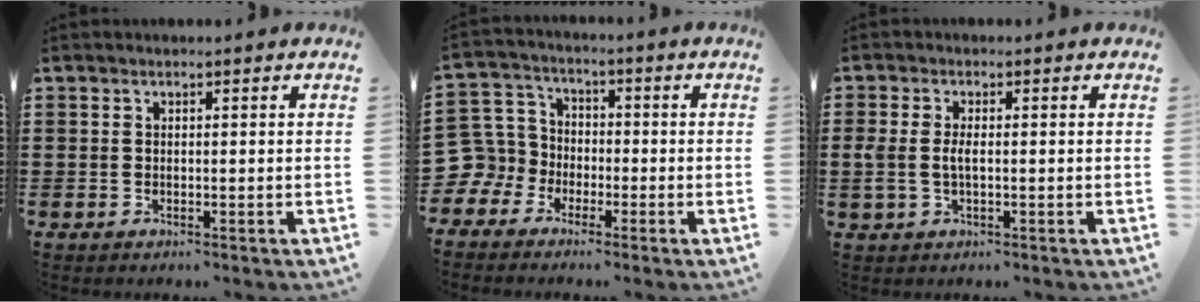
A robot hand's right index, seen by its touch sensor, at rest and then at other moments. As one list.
[{"total": 6.5, "force": [-2.1, 6.1, 0.9], "torque": [-0.079, -0.012, -0.051]}, {"total": 2.6, "force": [-0.2, 1.1, 2.4], "torque": [-0.060, -0.003, -0.009]}]